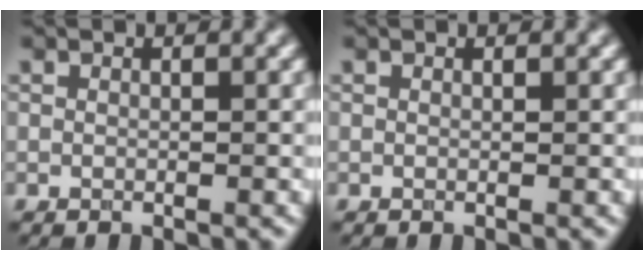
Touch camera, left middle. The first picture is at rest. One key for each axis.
{"total": 0.0}